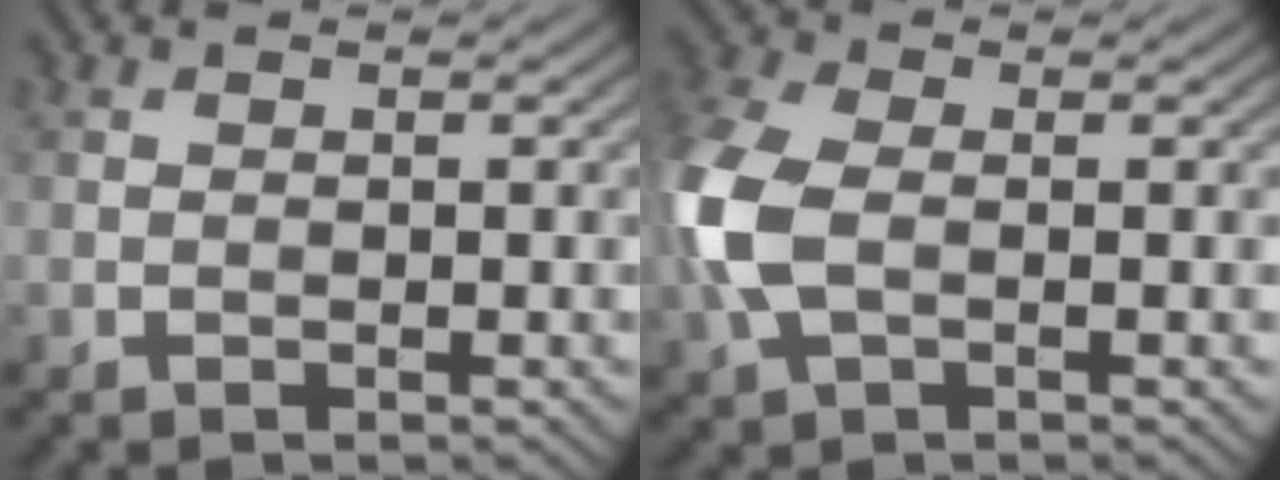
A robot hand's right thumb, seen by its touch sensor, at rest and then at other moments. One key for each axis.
{"total": 8.2, "fx": -0.7, "fy": 4.9, "fz": 6.5, "tx": -0.196, "ty": 0.000, "tz": -0.020}